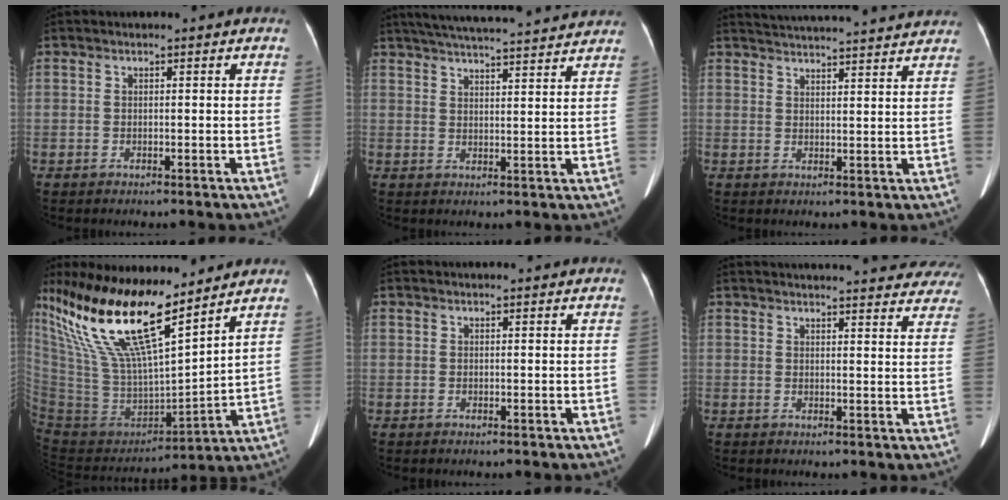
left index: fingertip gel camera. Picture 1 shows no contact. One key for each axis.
{"total": 20.0, "fx": 18.4, "fy": 1.5, "fz": 7.6, "tx": -0.126, "ty": 0.029, "tz": 0.248}
{"total": 18.4, "fx": 17.5, "fy": 1.1, "fz": 5.5, "tx": -0.087, "ty": 0.015, "tz": 0.229}
{"total": 21.6, "fx": 15.7, "fy": 4.0, "fz": 14.3, "tx": -0.298, "ty": 0.006, "tz": 0.302}
{"total": 1.9, "fx": 1.8, "fy": 0.1, "fz": 0.6, "tx": -0.008, "ty": 0.022, "tz": 0.023}
{"total": 27.2, "fx": 25.5, "fy": 5.1, "fz": 8.1, "tx": -0.119, "ty": -0.041, "tz": 0.289}